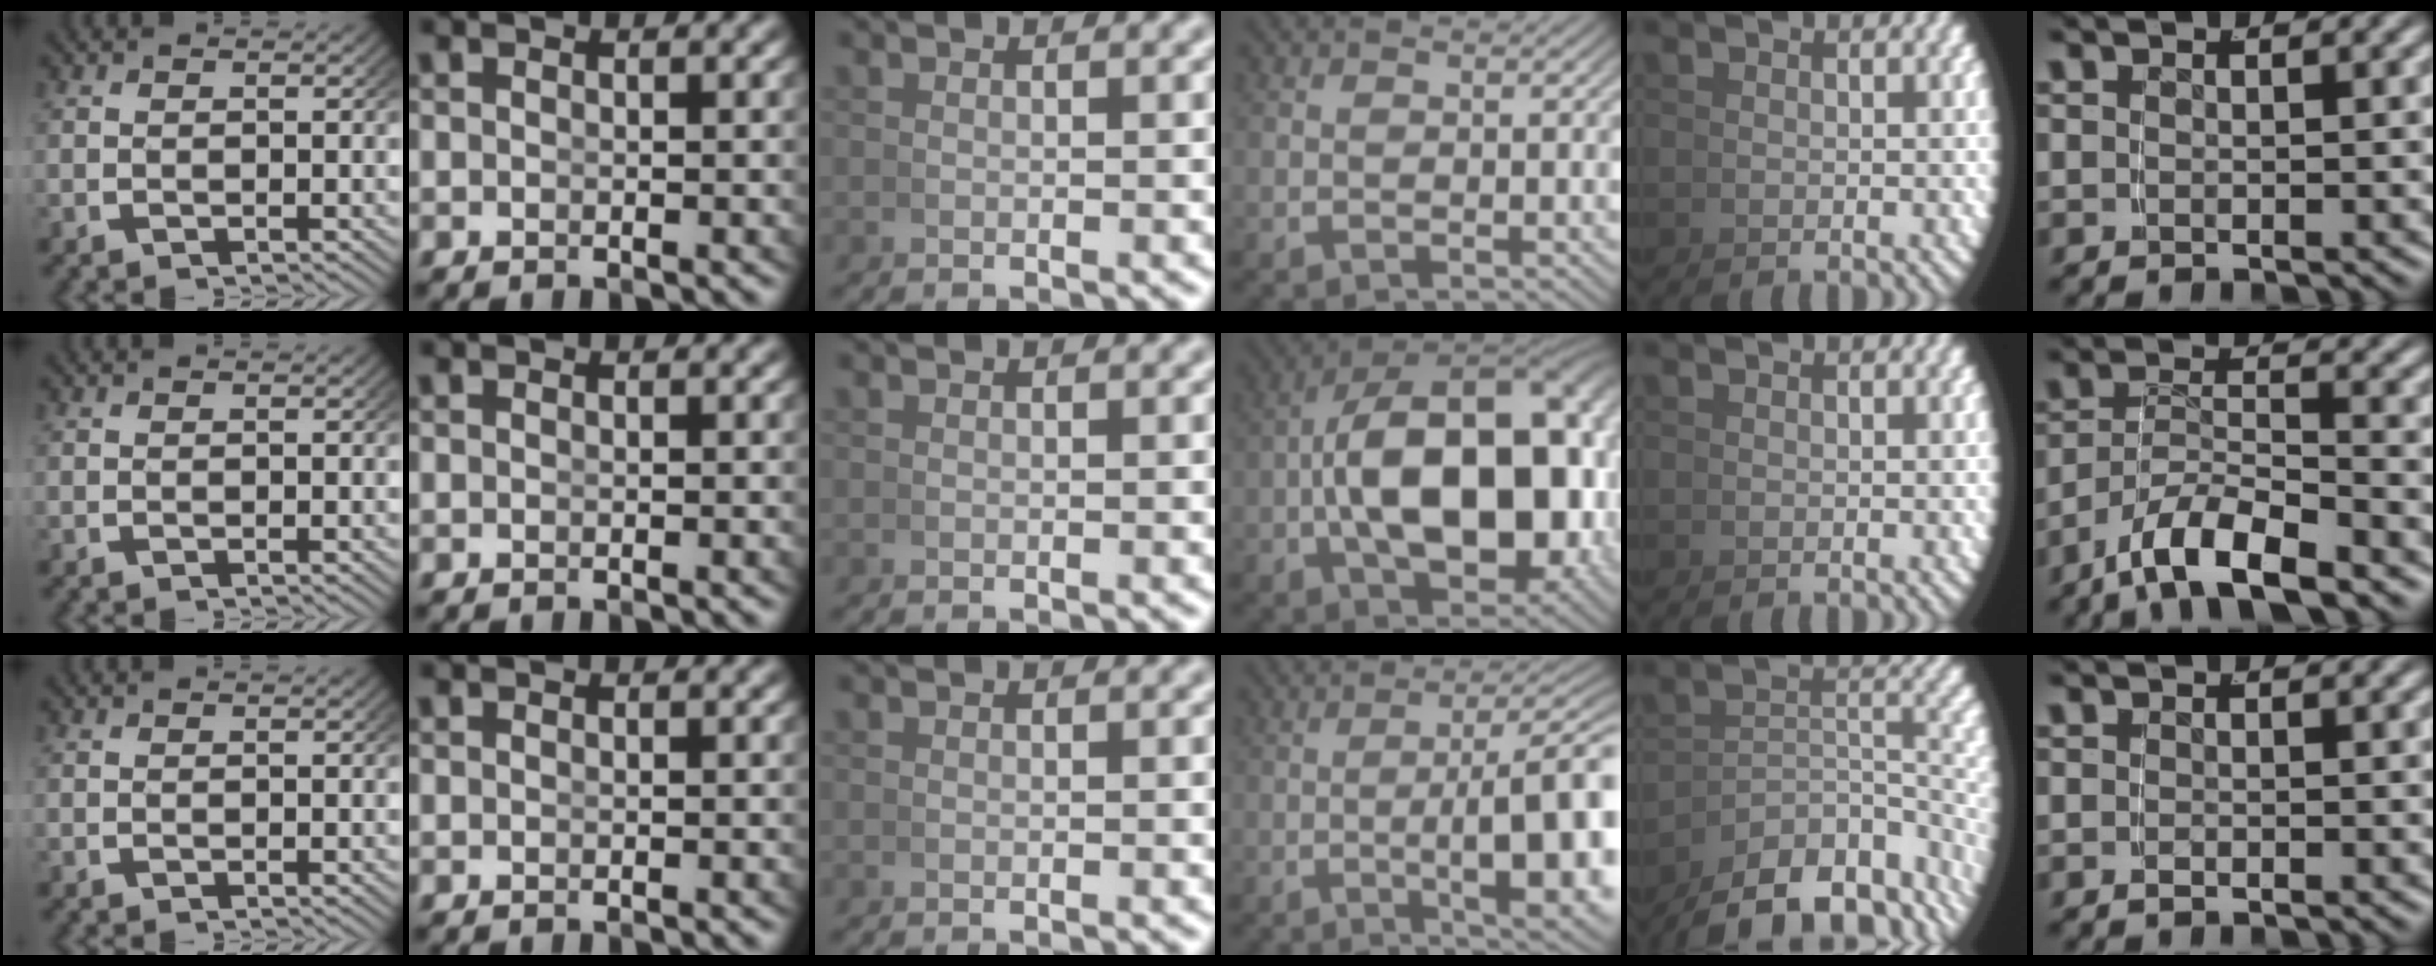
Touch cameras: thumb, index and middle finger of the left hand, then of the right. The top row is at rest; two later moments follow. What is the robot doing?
{"motion": "grasp_and_lifting", "object": "whiteboard"}